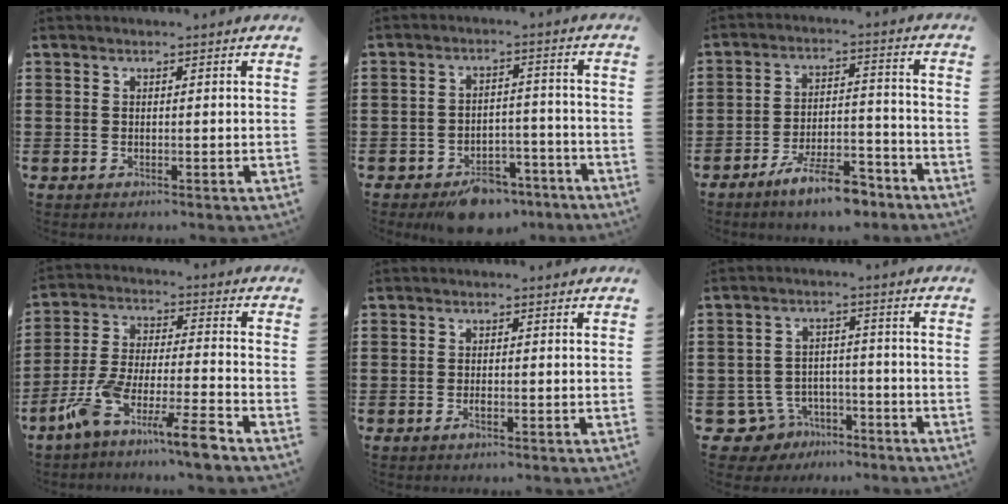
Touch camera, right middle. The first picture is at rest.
{"total": 6.1, "force": [-5.3, 2.2, 2.1], "torque": [-0.029, 0.020, -0.096]}
{"total": 8.9, "force": [-7.1, 1.9, 5.1], "torque": [-0.085, 0.015, -0.128]}
{"total": 10.2, "force": [-8.2, 0.3, 6.1], "torque": [-0.135, 0.000, -0.166]}
{"total": 1.1, "force": [-0.6, 0.3, 0.9], "torque": [-0.020, -0.003, -0.010]}
{"total": 5.4, "force": [-4.4, 3.0, 0.9], "torque": [-0.053, 0.006, -0.093]}